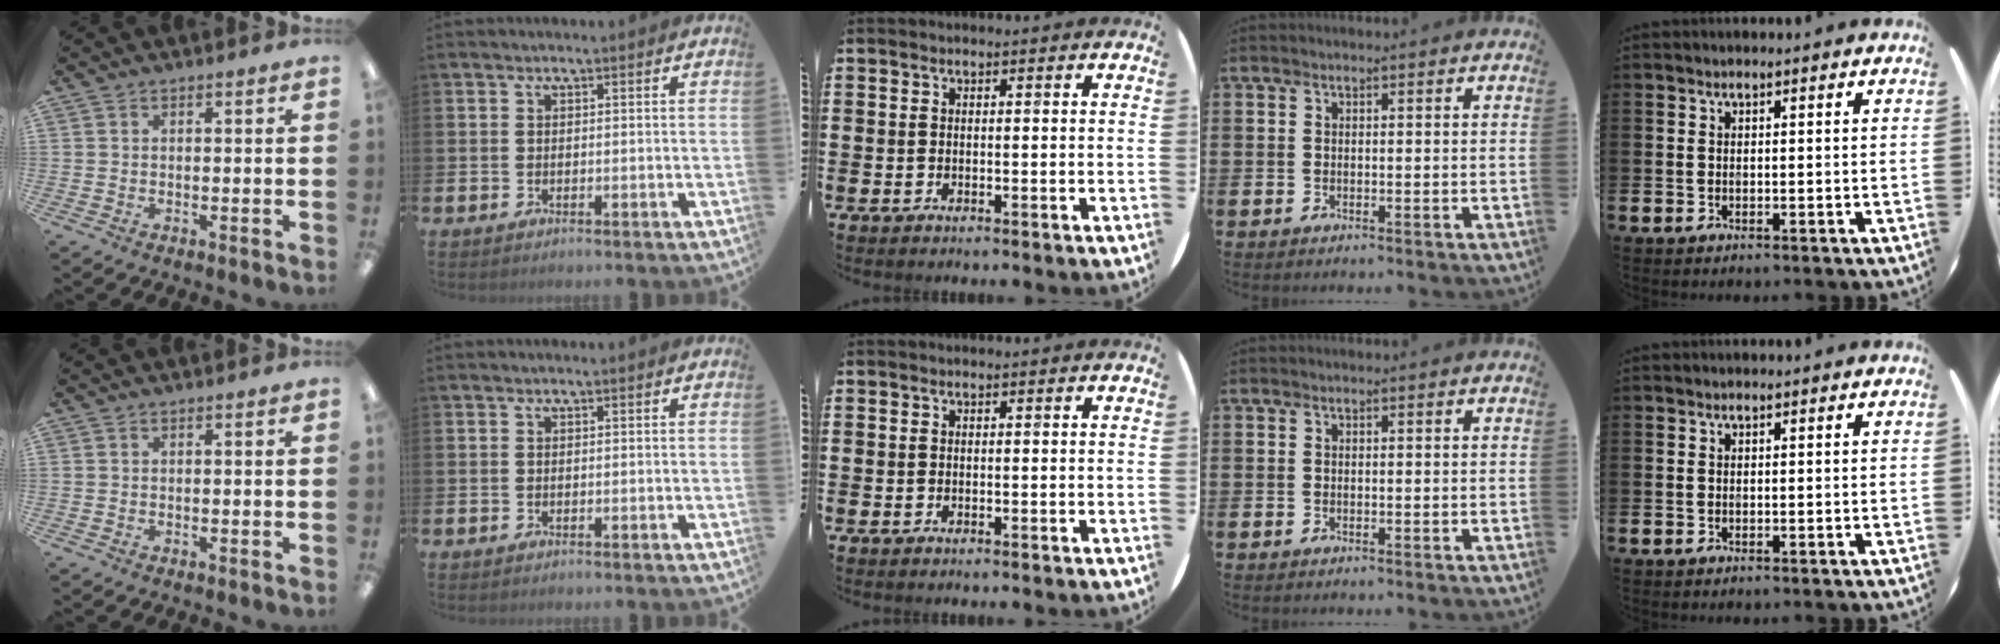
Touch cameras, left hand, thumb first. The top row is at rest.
{}